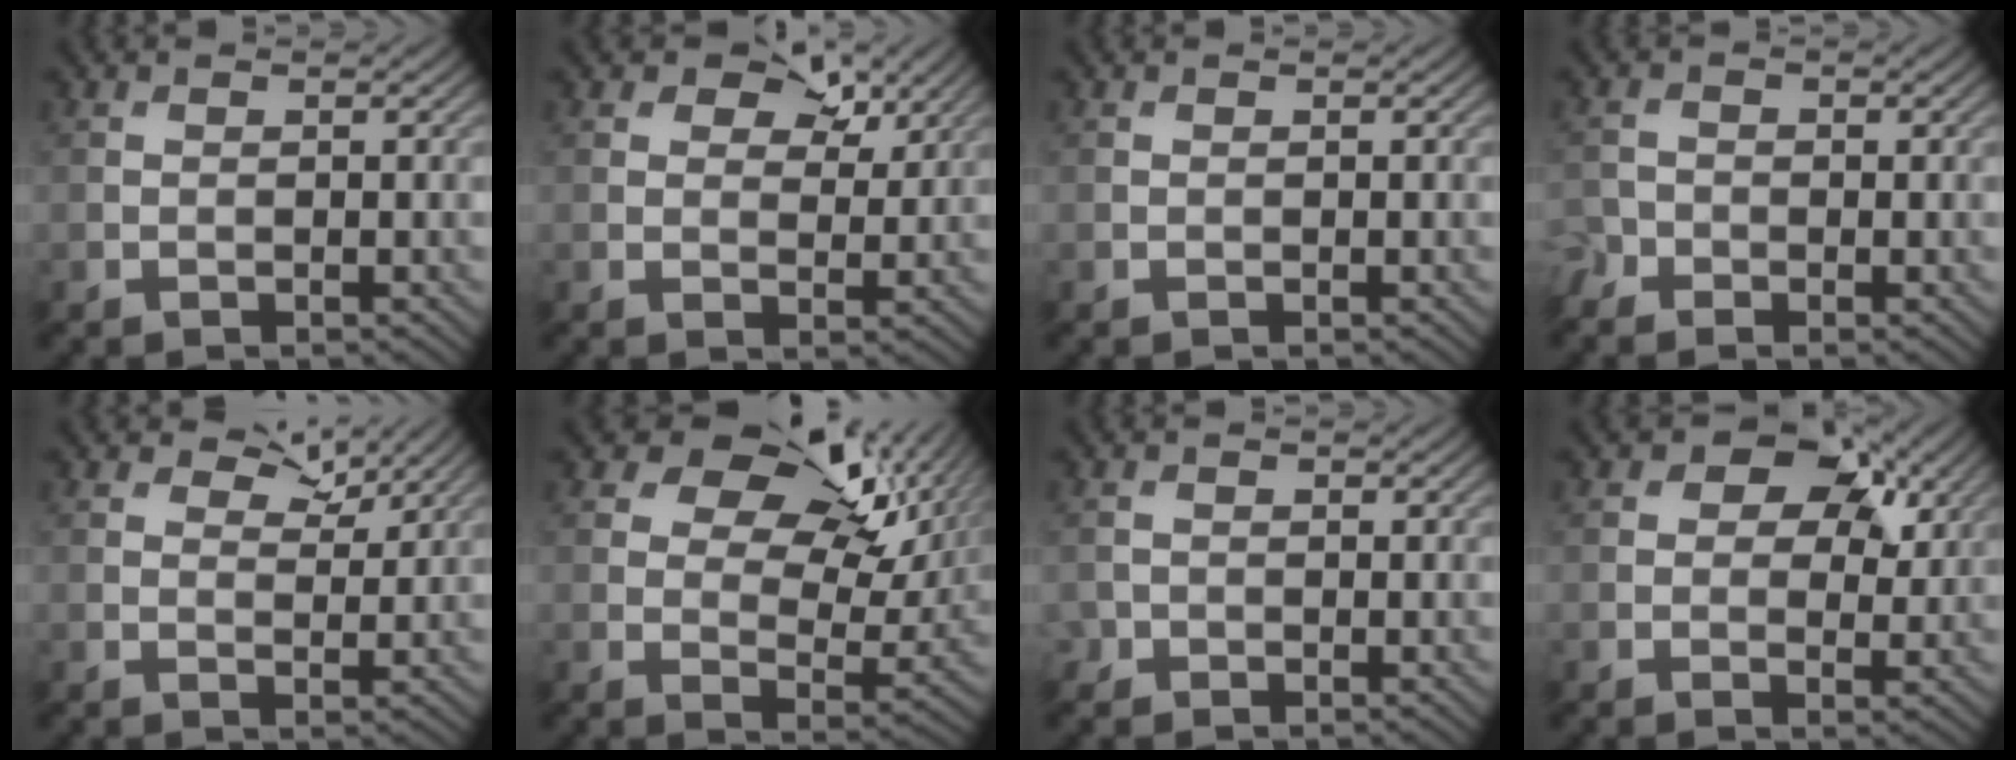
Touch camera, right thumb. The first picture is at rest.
{"total": 6.1, "force": [3.7, 3.4, 3.5], "torque": [-0.044, -0.005, 0.055]}
{"total": 0.0}
{"total": 1.9, "force": [-1.4, 1.2, 0.4], "torque": [-0.013, -0.001, -0.039]}
{"total": 4.0, "force": [2.8, 1.9, 2.1], "torque": [-0.037, -0.002, 0.047]}
{"total": 14.6, "force": [6.7, 8.3, 10.0], "torque": [-0.154, 0.009, 0.096]}
{"total": 1.2, "force": [-0.4, 1.1, 0.2], "torque": [-0.003, -0.004, -0.014]}
{"total": 7.7, "force": [3.4, 5.0, 4.8], "torque": [-0.063, 0.000, 0.042]}